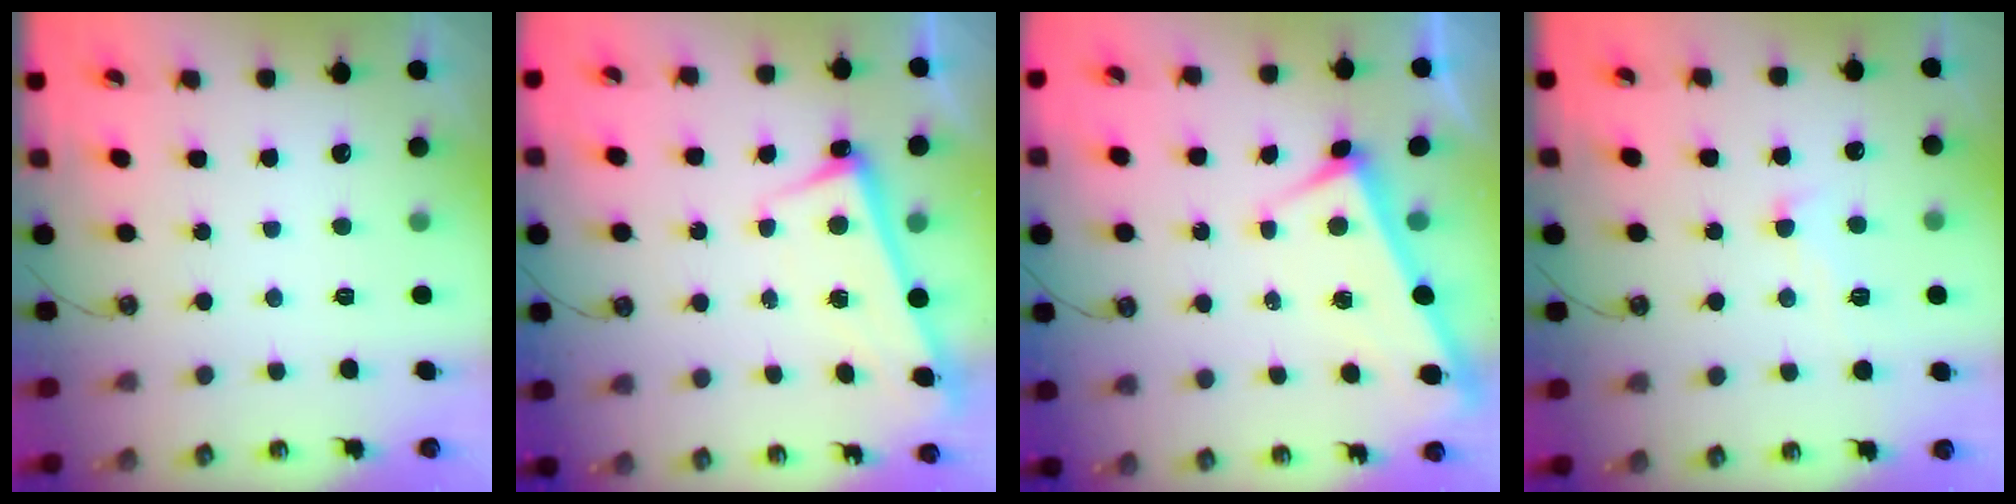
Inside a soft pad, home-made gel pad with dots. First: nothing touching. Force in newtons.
{"total": 2.5, "press": 2.5, "slide": 0.7}
{"total": 3.9, "press": 3.9, "slide": 0.1}
{"total": 1.1, "press": 0.7, "slide": 0.9}